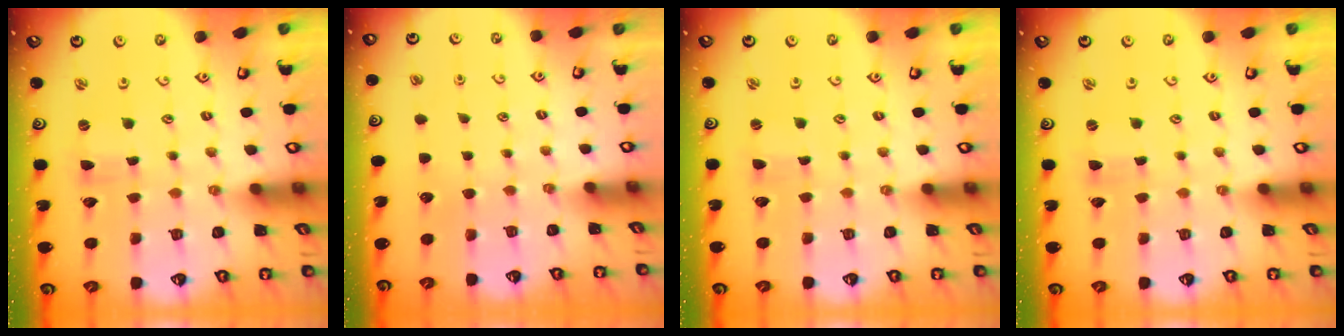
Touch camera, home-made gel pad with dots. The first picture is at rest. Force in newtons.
{"total": 0.0}
{"total": 0.0}
{"total": 0.0}